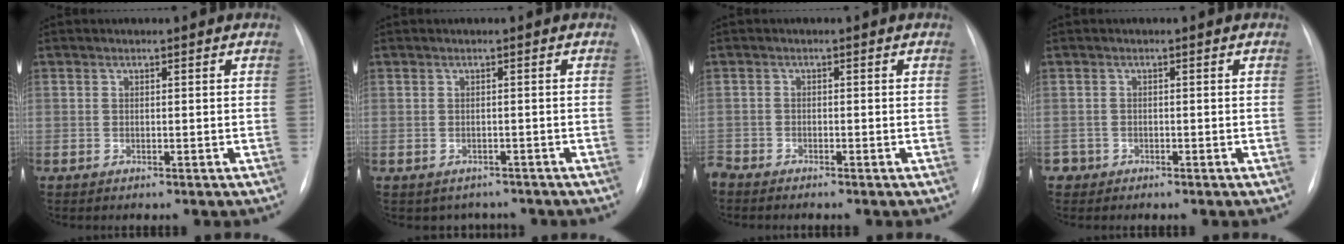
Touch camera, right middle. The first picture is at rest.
{"total": 2.9, "force": [-2.4, 1.6, -0.1], "torque": [0.002, 0.013, -0.029]}
{"total": 2.7, "force": [-2.6, 0.6, 0.4], "torque": [-0.005, -0.008, -0.049]}
{"total": 1.4, "force": [-0.9, 1.0, -0.3], "torque": [0.000, 0.006, -0.017]}